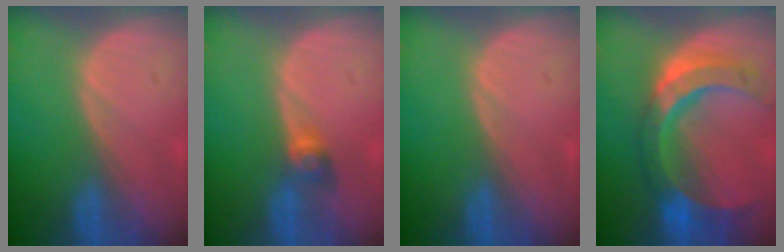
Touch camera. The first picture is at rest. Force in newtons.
{"total": 2.7, "press": 2.5, "slide": 0.9}
{"total": 0.0}
{"total": 11.3, "press": 9.5, "slide": 6.0}